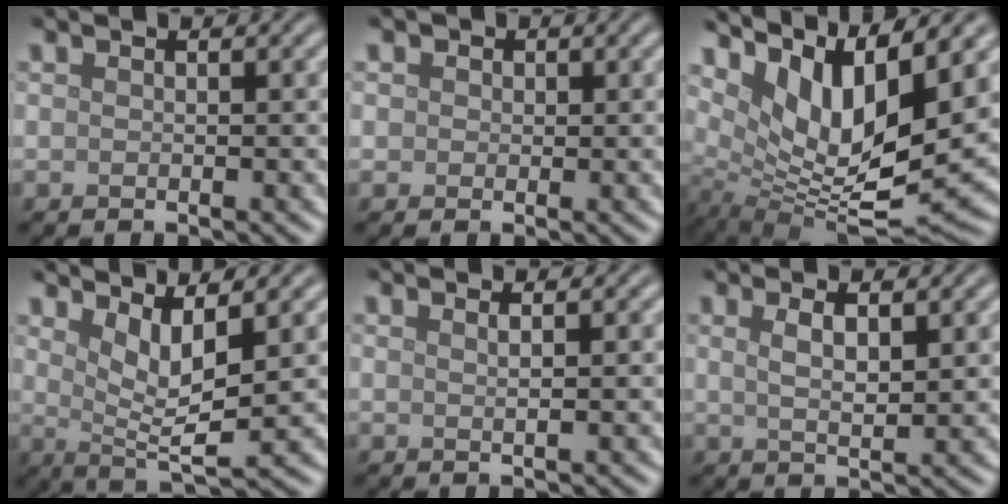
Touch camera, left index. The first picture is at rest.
{"total": 2.1, "force": [1.1, 1.6, 0.8], "torque": [-0.011, 0.006, 0.006]}
{"total": 10.8, "force": [4.7, 3.5, 9.1], "torque": [-0.175, -0.008, 0.094]}
{"total": 4.6, "force": [1.6, 1.1, 4.2], "torque": [-0.075, -0.010, 0.033]}
{"total": 1.1, "force": [0.5, 0.4, 0.9], "torque": [-0.008, 0.000, 0.002]}
{"total": 2.9, "force": [1.2, 0.8, 2.5], "torque": [-0.040, 0.001, 0.022]}